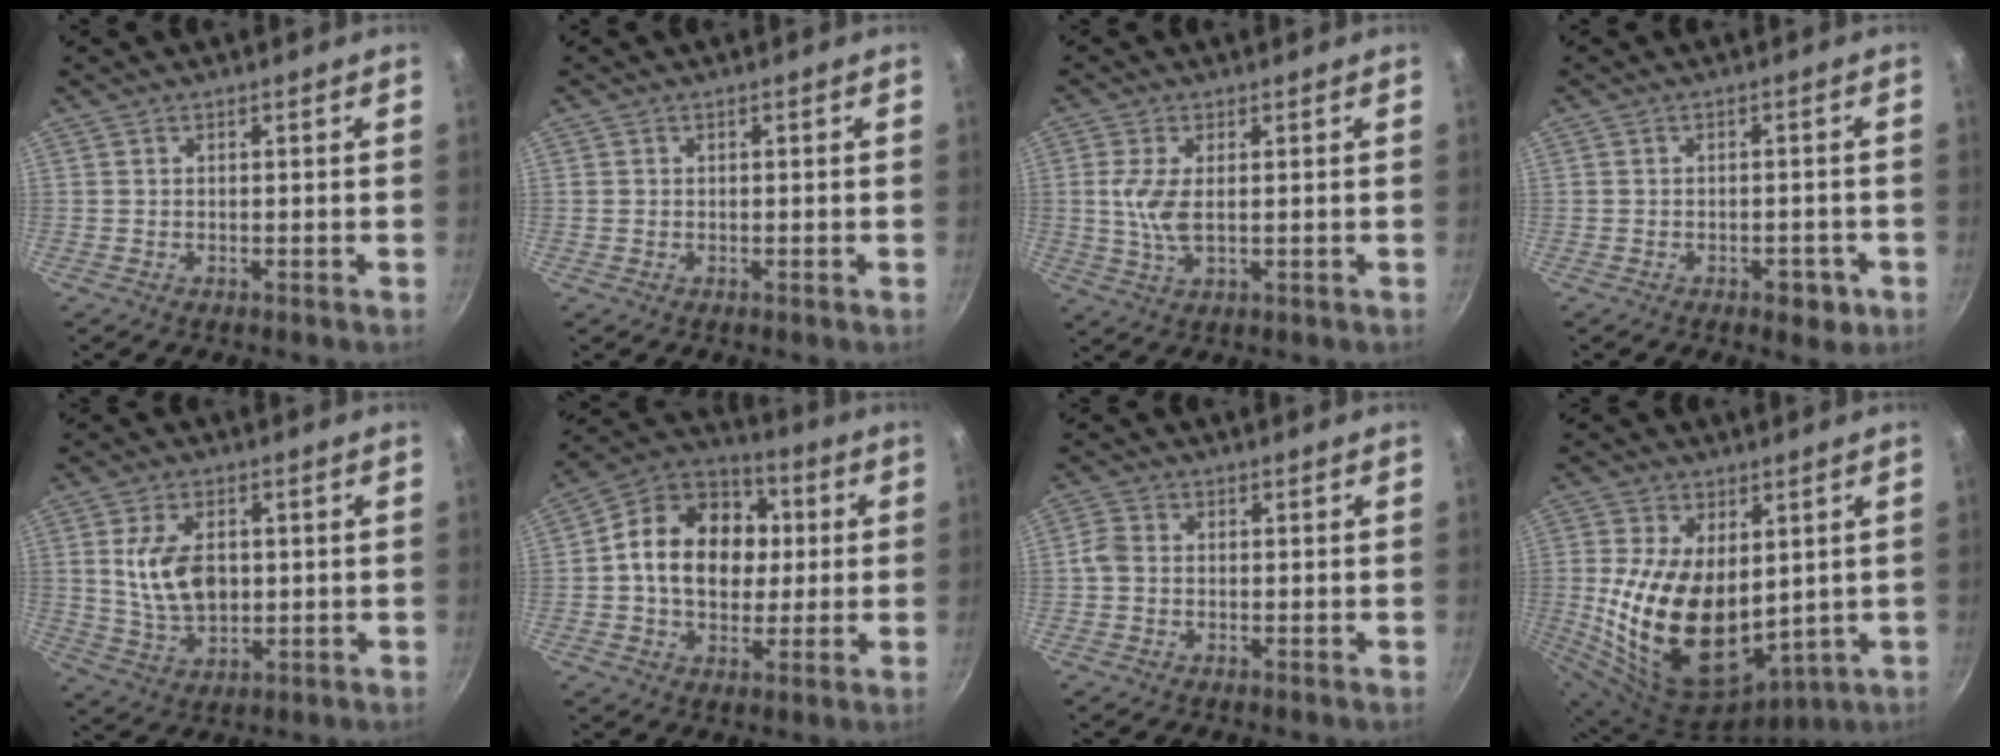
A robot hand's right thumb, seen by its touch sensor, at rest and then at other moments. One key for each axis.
{"total": 0.6, "fx": 0.0, "fy": 0.5, "fz": 0.1, "tx": -0.003, "ty": 0.003, "tz": 0.001}
{"total": 5.7, "fx": 0.6, "fy": 2.4, "fz": 5.1, "tx": -0.112, "ty": -0.004, "tz": 0.011}
{"total": 4.2, "fx": -2.0, "fy": 2.4, "fz": 2.8, "tx": -0.017, "ty": 0.016, "tz": -0.016}
{"total": 10.4, "fx": 1.1, "fy": 6.3, "fz": 8.1, "tx": -0.134, "ty": -0.011, "tz": 0.025}
{"total": 18.0, "fx": 1.4, "fy": 13.8, "fz": 11.4, "tx": -0.159, "ty": 0.023, "tz": 0.008}
{"total": 2.7, "fx": -0.4, "fy": 2.1, "fz": 1.5, "tx": -0.032, "ty": 0.009, "tz": -0.014}
{"total": 20.3, "fx": 1.4, "fy": 12.5, "fz": 15.9, "tx": -0.280, "ty": -0.031, "tz": 0.050}